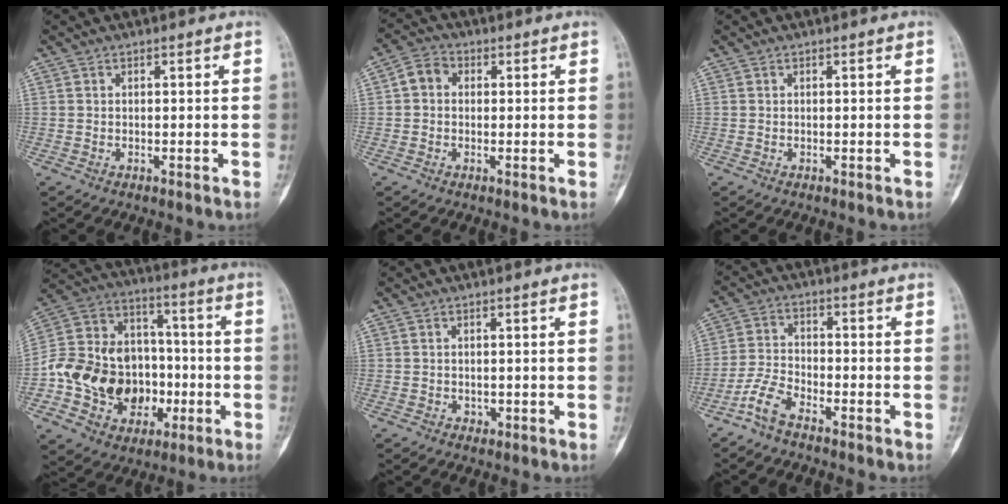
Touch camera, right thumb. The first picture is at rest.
{"total": 4.3, "force": [0.4, 3.6, 2.2], "torque": [-0.029, 0.014, 0.000]}
{"total": 0.0}
{"total": 22.4, "force": [-5.4, 17.7, 12.6], "torque": [-0.203, 0.061, -0.082]}
{"total": 0.8, "force": [-0.1, 0.7, 0.3], "torque": [0.000, 0.002, 0.000]}
{"total": 5.4, "force": [-4.1, 2.0, 2.9], "torque": [-0.069, 0.019, -0.089]}